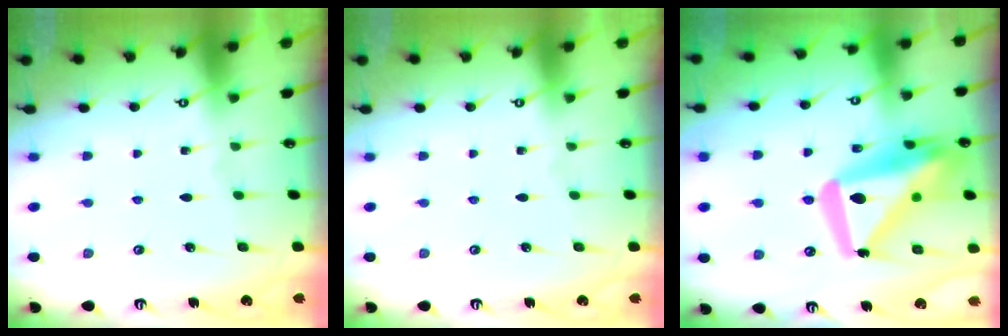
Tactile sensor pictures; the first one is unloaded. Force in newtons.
{"total": 0.0}
{"total": 21.5, "press": 21.4, "slide": 2.5}